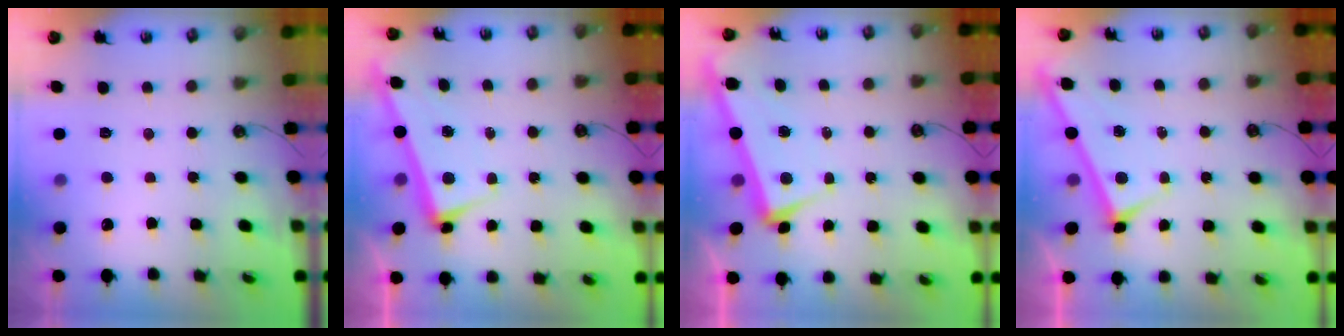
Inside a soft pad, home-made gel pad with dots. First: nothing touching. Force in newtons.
{"total": 2.8, "press": 2.7, "slide": 0.7}
{"total": 3.8, "press": 3.5, "slide": 1.5}
{"total": 2.9, "press": 2.9, "slide": 0.3}